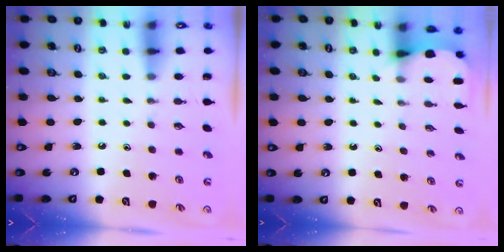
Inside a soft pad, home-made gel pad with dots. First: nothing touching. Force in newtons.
{"total": 2.8, "press": 2.8, "slide": 0.3}